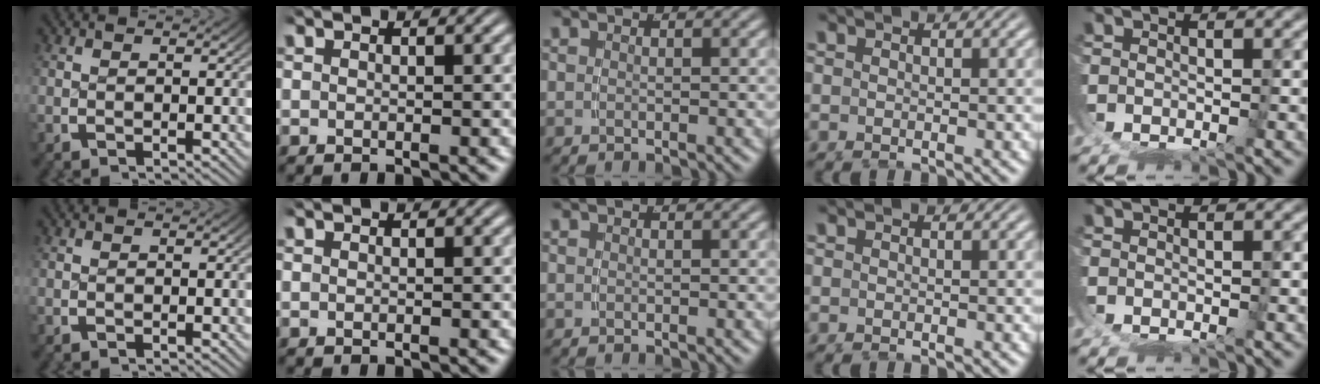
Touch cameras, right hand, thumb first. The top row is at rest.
{}